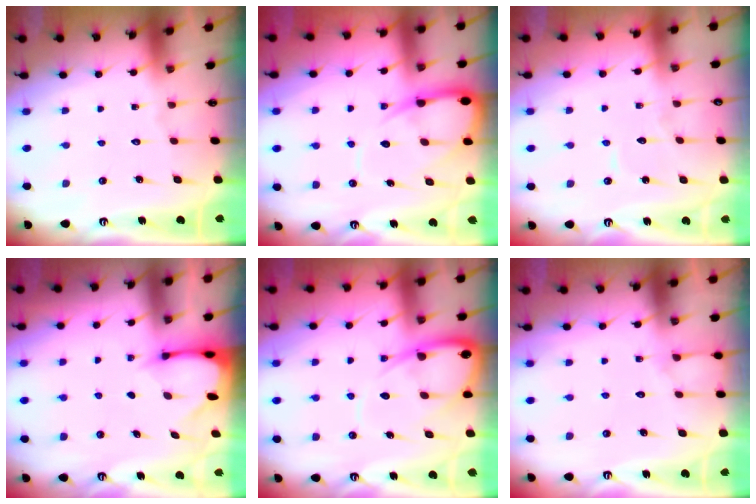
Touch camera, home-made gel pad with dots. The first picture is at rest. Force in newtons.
{"total": 10.3, "press": 10.2, "slide": 1.2}
{"total": 4.1, "press": 4.0, "slide": 0.6}
{"total": 2.4, "press": 2.3, "slide": 0.3}
{"total": 10.5, "press": 10.4, "slide": 1.1}
{"total": 5.1, "press": 5.1, "slide": 0.5}